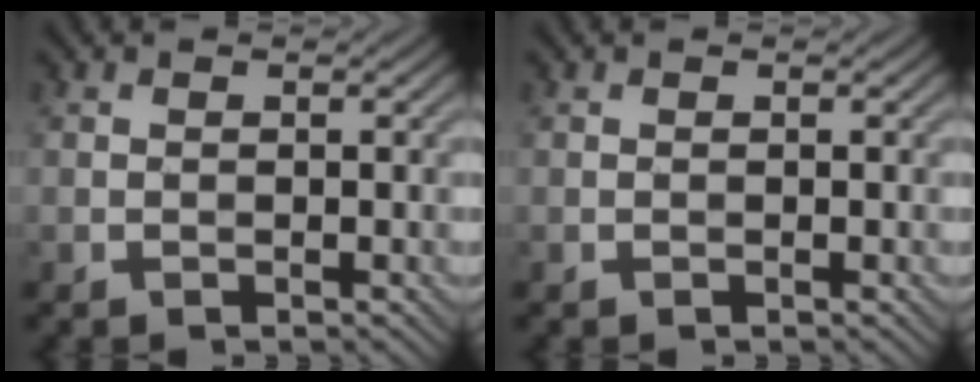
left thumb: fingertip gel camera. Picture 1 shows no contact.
{"total": 0.0}